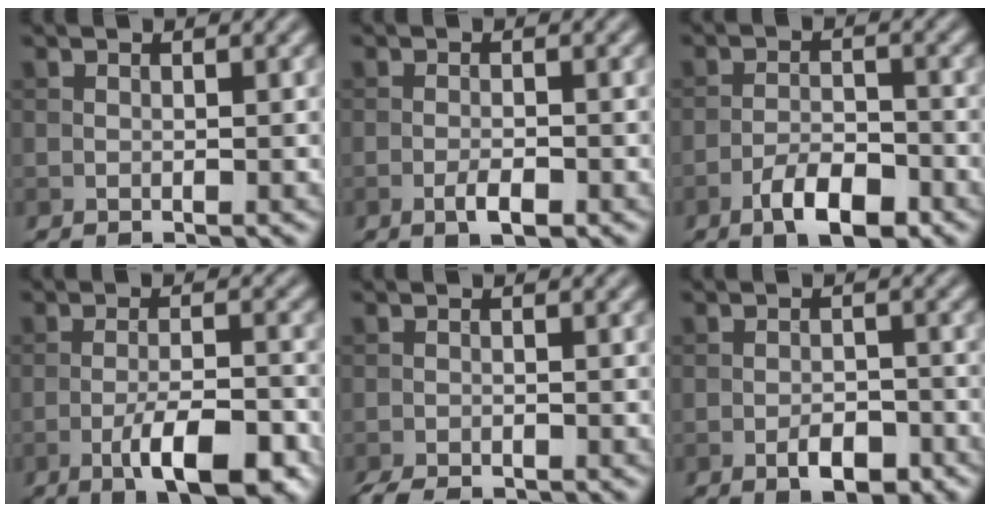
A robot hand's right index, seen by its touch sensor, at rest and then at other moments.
{"total": 2.2, "force": [-1.1, 0.7, 1.7], "torque": [-0.033, 0.000, -0.022]}
{"total": 4.7, "force": [-2.9, 1.8, 3.3], "torque": [-0.054, 0.003, -0.053]}
{"total": 6.9, "force": [-3.6, 1.9, 5.6], "torque": [-0.094, 0.003, -0.057]}
{"total": 3.1, "force": [-2.8, 0.7, 1.3], "torque": [-0.026, -0.009, -0.051]}
{"total": 3.1, "force": [-1.7, 1.5, 2.2], "torque": [-0.031, 0.003, -0.028]}